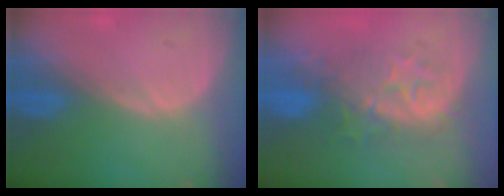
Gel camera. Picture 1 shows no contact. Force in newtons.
{"total": 8.4, "press": 8.3, "slide": 1.4}